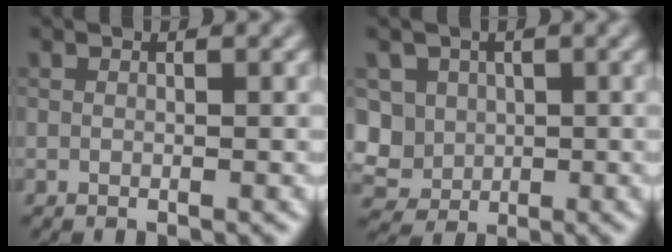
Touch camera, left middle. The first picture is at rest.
{"total": 7.5, "force": [0.4, 6.8, 3.2], "torque": [-0.073, 0.026, -0.017]}